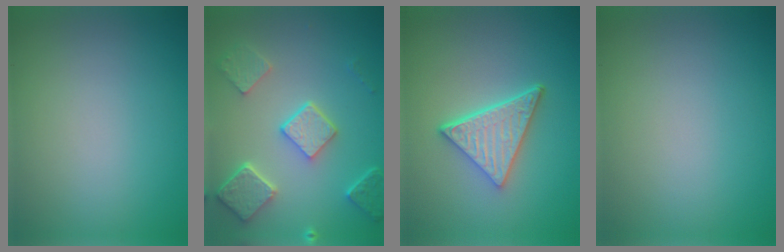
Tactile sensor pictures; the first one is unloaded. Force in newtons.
{"total": 5.0, "press": 3.9, "slide": 3.1}
{"total": 5.0, "press": 3.7, "slide": 3.4}
{"total": 0.0}